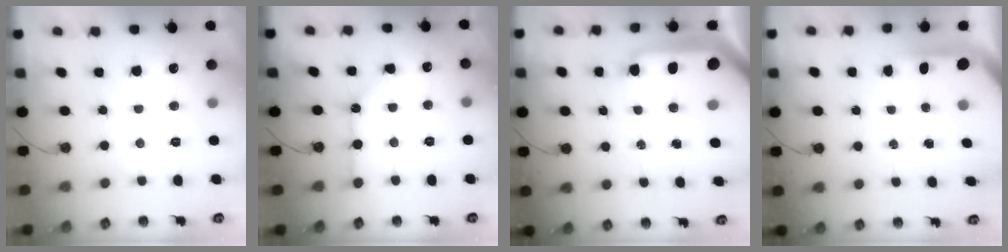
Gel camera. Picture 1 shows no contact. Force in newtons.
{"total": 2.7, "press": 2.6, "slide": 0.3}
{"total": 16.9, "press": 16.8, "slide": 1.7}
{"total": 3.6, "press": 3.6, "slide": 0.3}